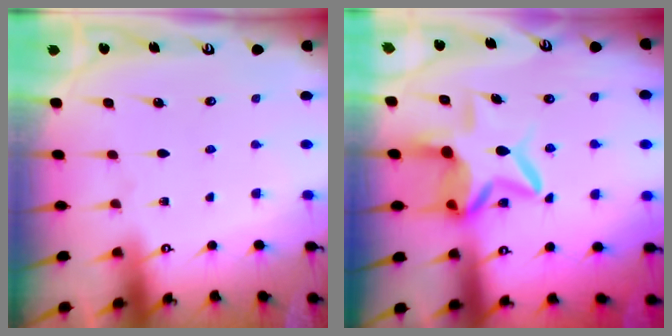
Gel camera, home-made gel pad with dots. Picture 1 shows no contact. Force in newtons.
{"total": 10.8, "press": 10.8, "slide": 1.3}